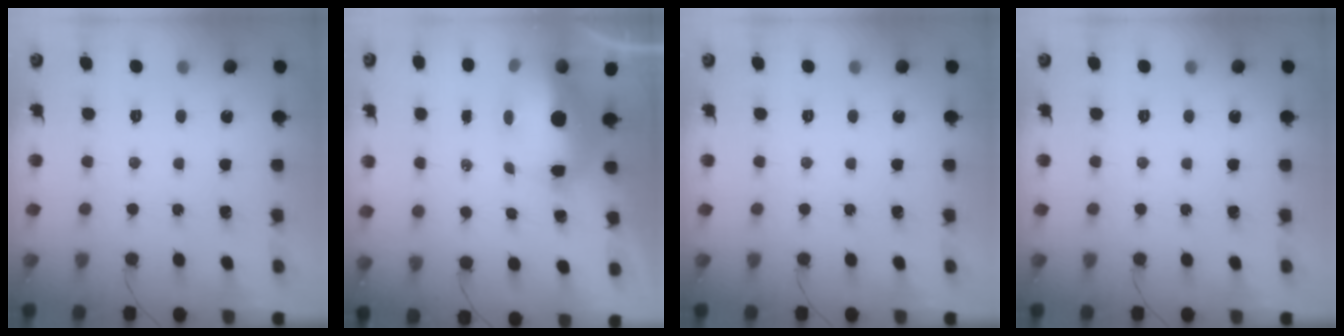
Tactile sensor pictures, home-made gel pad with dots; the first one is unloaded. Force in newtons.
{"total": 12.4, "press": 12.1, "slide": 2.6}
{"total": 0.0}
{"total": 0.0}